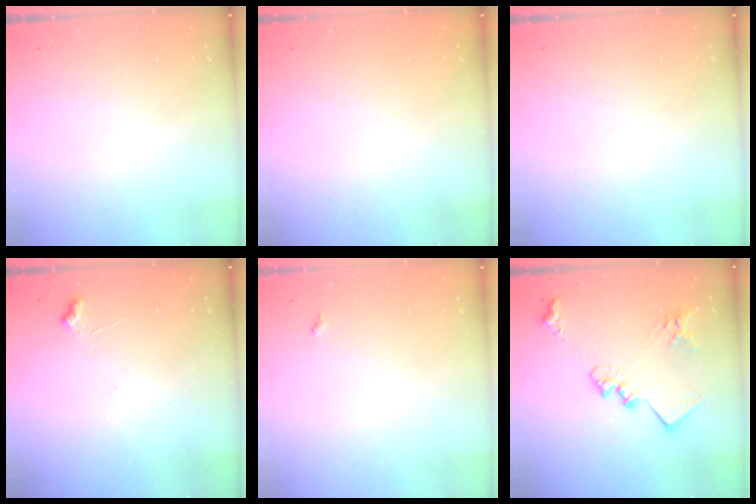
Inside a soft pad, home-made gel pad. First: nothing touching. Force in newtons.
{"total": 0.8, "press": 0.8, "slide": 0.3}
{"total": 0.0}
{"total": 6.9, "press": 6.9, "slide": 0.7}
{"total": 3.7, "press": 3.7, "slide": 0.5}
{"total": 17.5, "press": 17.4, "slide": 1.2}